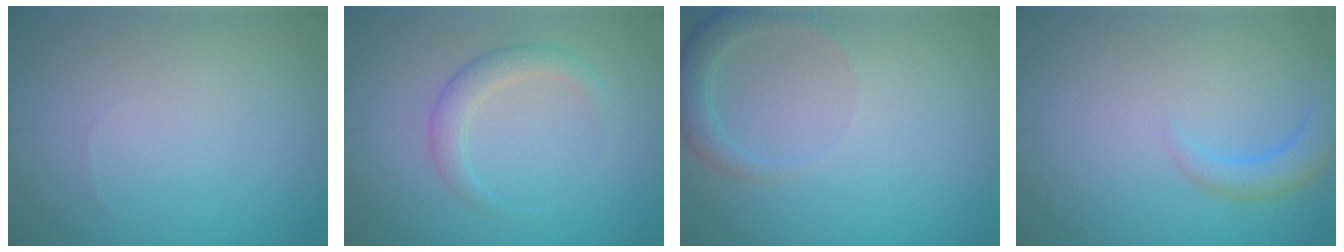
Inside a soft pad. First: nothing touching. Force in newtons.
{"total": 2.5, "press": 2.5, "slide": 0.2}
{"total": 2.2, "press": 2.2, "slide": 0.2}
{"total": 2.3, "press": 2.3, "slide": 0.3}